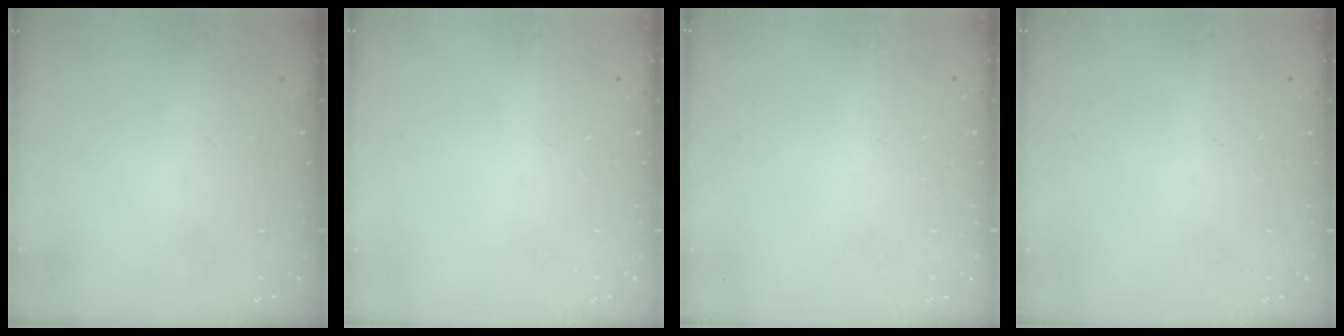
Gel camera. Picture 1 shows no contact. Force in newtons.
{"total": 0.0}
{"total": 2.6, "press": 2.6, "slide": 0.2}
{"total": 0.0}